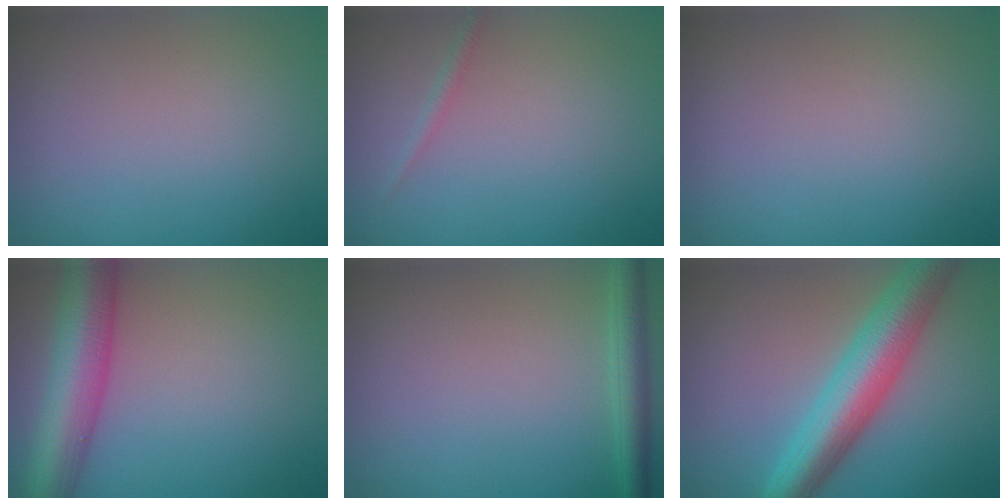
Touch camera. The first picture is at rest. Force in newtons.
{"total": 0.8, "press": 0.8, "slide": 0.1}
{"total": 0.0}
{"total": 8.1, "press": 8.1, "slide": 0.3}
{"total": 2.8, "press": 2.8, "slide": 0.2}
{"total": 6.9, "press": 6.9, "slide": 0.2}